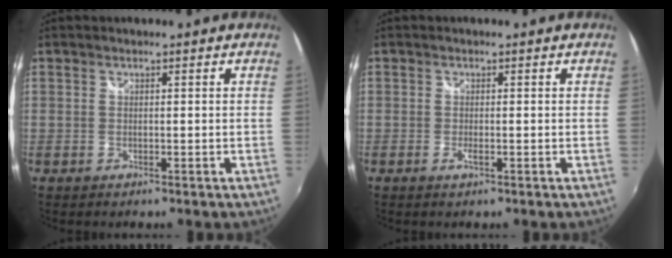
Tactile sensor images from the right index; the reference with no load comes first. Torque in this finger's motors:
{"motor_torque": [0.00, 0.00, 0.00, 0.00]}